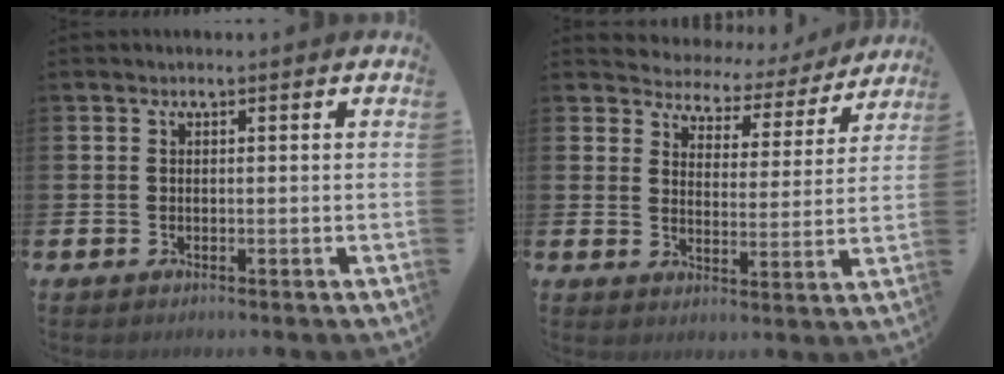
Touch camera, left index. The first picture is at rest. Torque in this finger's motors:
{"motor_torque": [1.07, -1.07, 0.41, 0.02]}